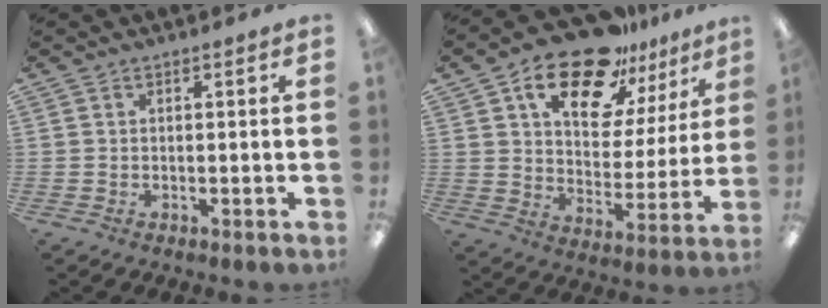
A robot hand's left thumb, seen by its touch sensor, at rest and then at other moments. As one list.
[{"total": 19.9, "force": [14.3, 9.0, 10.5], "torque": [-0.165, -0.087, 0.243]}]